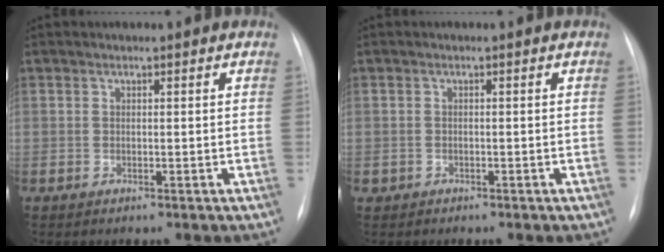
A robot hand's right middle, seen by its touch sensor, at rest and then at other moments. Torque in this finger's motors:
{"motor_torque": [0.36, -0.33, 0.07, 0.01]}